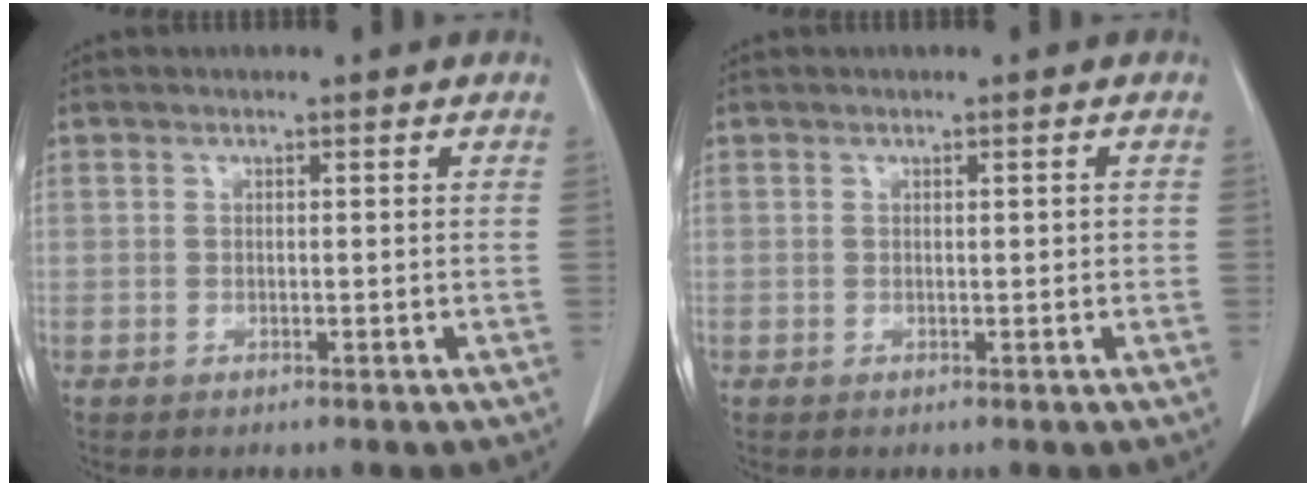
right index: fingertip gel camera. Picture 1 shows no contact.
{"total": 0.7, "force": [0.0, 0.2, 0.7], "torque": [-0.008, 0.001, 0.001]}